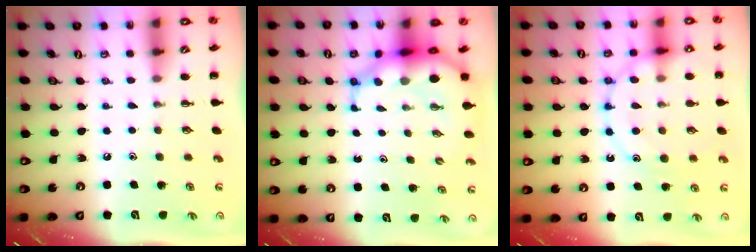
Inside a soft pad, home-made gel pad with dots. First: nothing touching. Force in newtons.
{"total": 8.9, "press": 8.5, "slide": 2.7}
{"total": 15.1, "press": 15.0, "slide": 1.4}